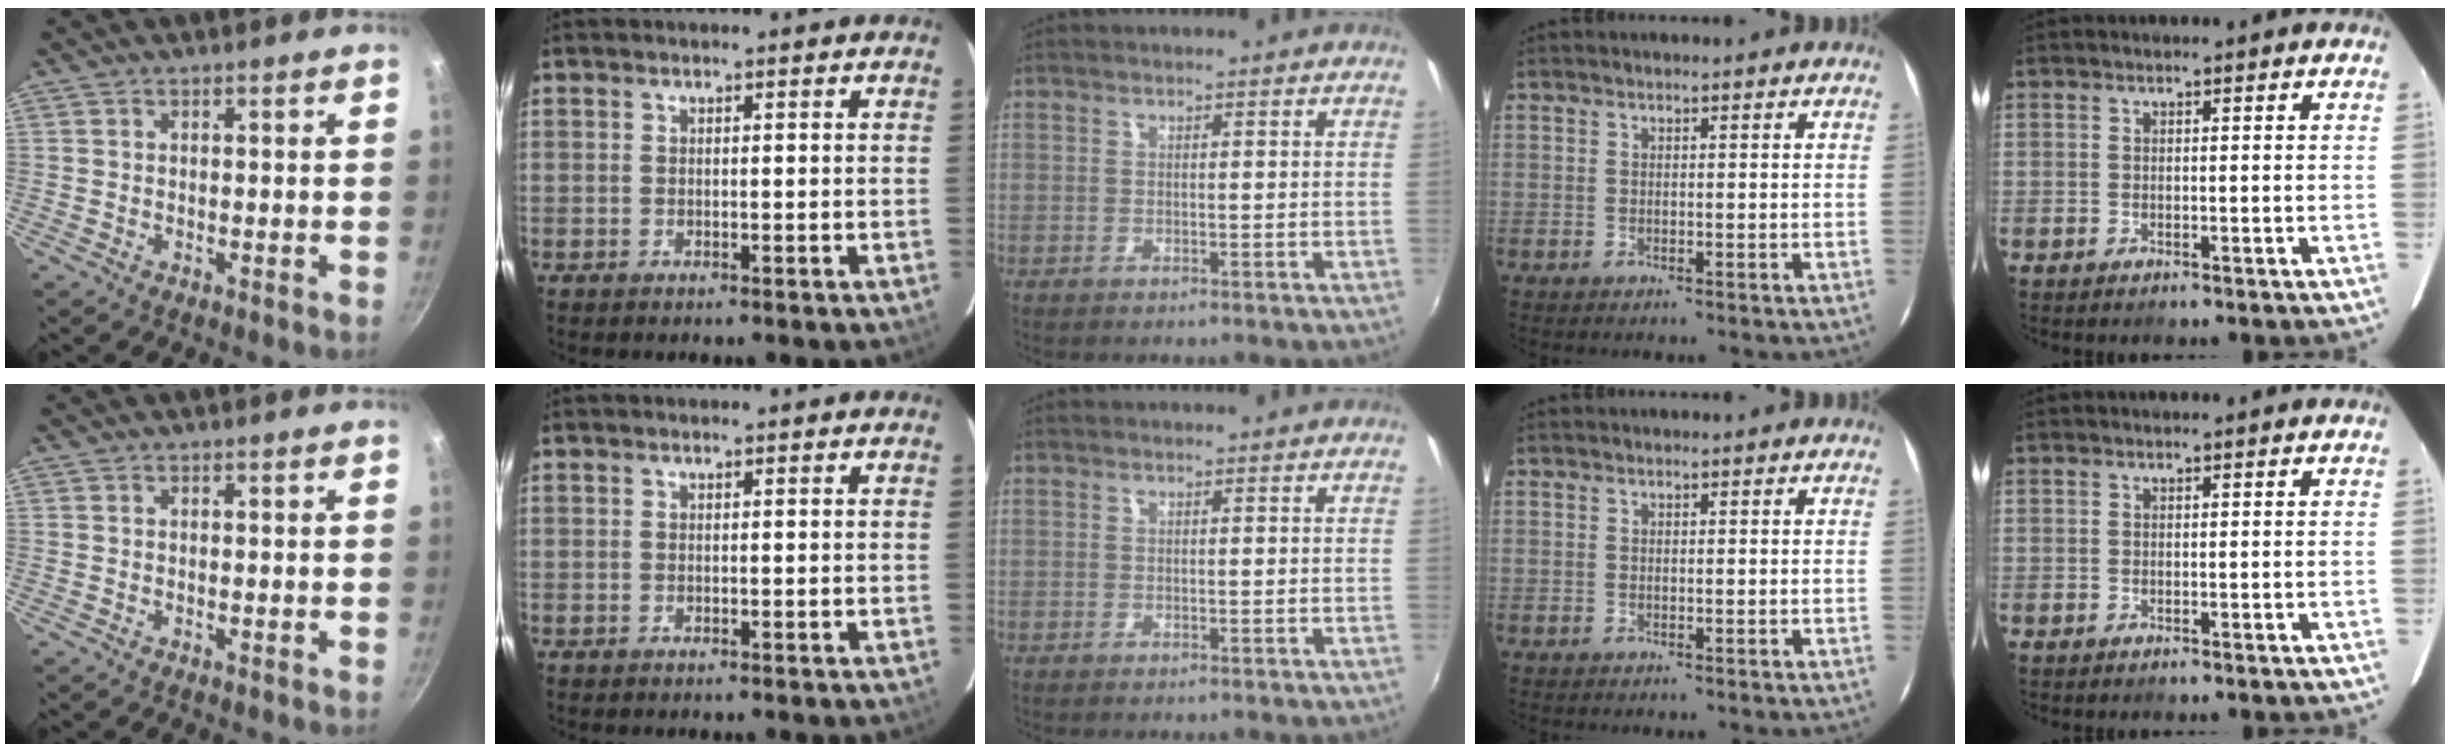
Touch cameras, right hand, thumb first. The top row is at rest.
{}